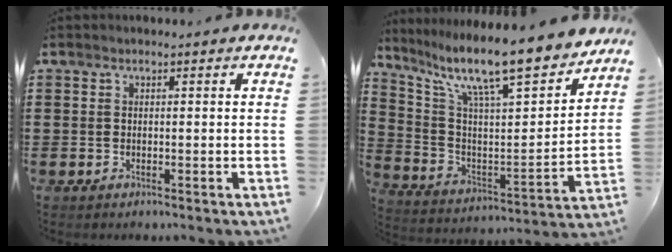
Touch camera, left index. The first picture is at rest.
{"total": 12.2, "force": [9.9, 1.6, 6.9], "torque": [-0.158, -0.071, 0.160]}